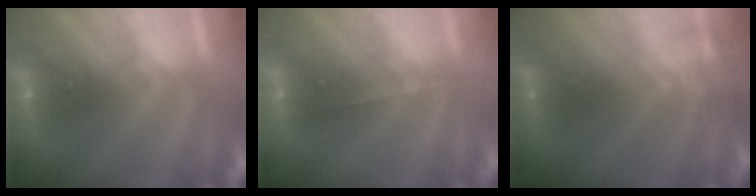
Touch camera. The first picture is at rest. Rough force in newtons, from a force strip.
{"total": 1.7}
{"total": 1.8}